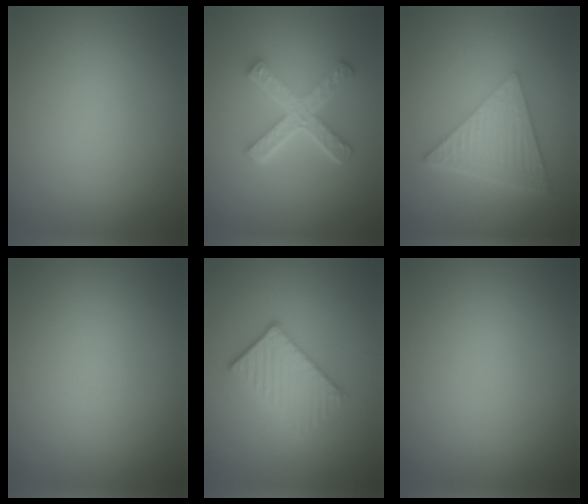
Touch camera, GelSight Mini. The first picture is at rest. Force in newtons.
{"total": 5.4, "press": 3.8, "slide": 3.8}
{"total": 6.4, "press": 4.4, "slide": 4.7}
{"total": 0.0}
{"total": 3.5, "press": 3.1, "slide": 1.7}
{"total": 0.0}